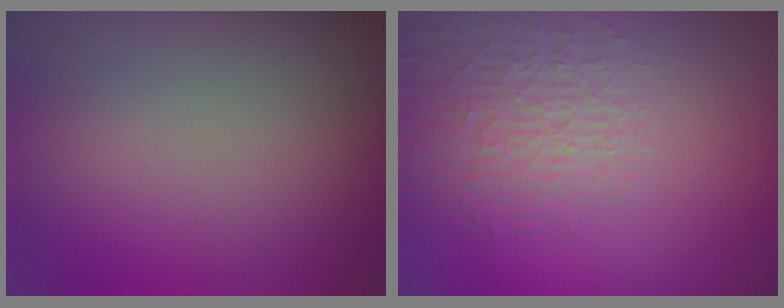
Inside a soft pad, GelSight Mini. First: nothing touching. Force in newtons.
{"total": 4.1, "press": 4.0, "slide": 0.9}